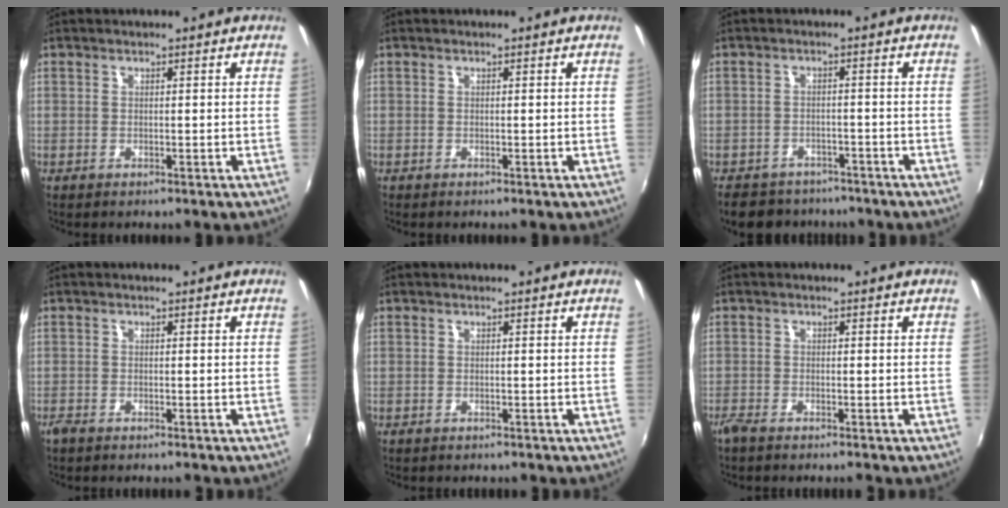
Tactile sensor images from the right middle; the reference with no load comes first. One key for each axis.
{"total": 0.0}
{"total": 10.6, "fx": -8.7, "fy": 5.1, "fz": 3.2, "tx": -0.083, "ty": 0.000, "tz": -0.125}
{"total": 1.6, "fx": -1.4, "fy": 0.7, "fz": 0.5, "tx": -0.017, "ty": -0.004, "tz": -0.028}
{"total": 0.6, "fx": -0.6, "fy": 0.3, "fz": 0.0, "tx": -0.005, "ty": 0.000, "tz": -0.008}
{"total": 2.0, "fx": -1.8, "fy": 0.3, "fz": 0.8, "tx": -0.024, "ty": -0.006, "tz": -0.039}